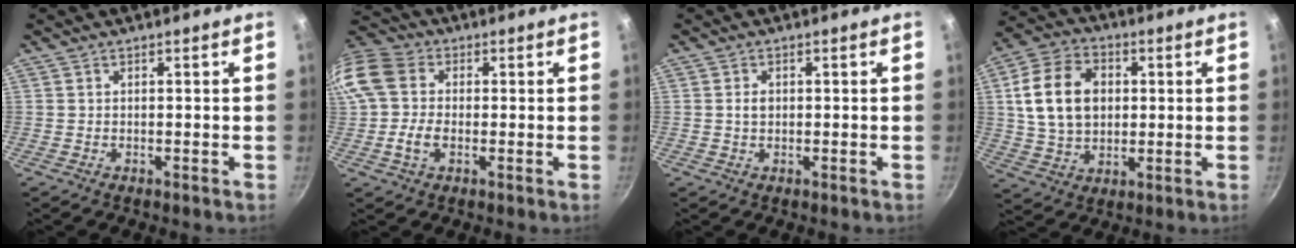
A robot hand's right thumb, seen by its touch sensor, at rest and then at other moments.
{"total": 13.1, "force": [-0.5, 10.2, 8.2], "torque": [-0.173, 0.026, -0.020]}
{"total": 1.8, "force": [0.1, 1.3, 1.2], "torque": [-0.016, 0.004, 0.002]}
{"total": 15.1, "force": [2.5, 11.1, 10.0], "torque": [-0.165, 0.007, 0.042]}